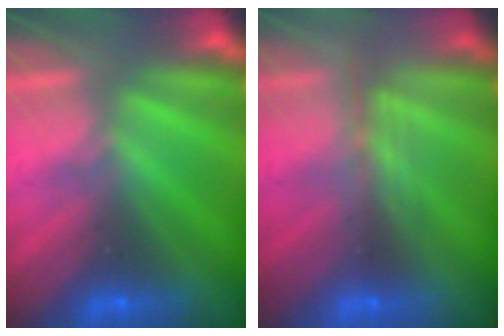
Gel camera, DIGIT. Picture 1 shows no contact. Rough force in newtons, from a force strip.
{"total": 2.4}